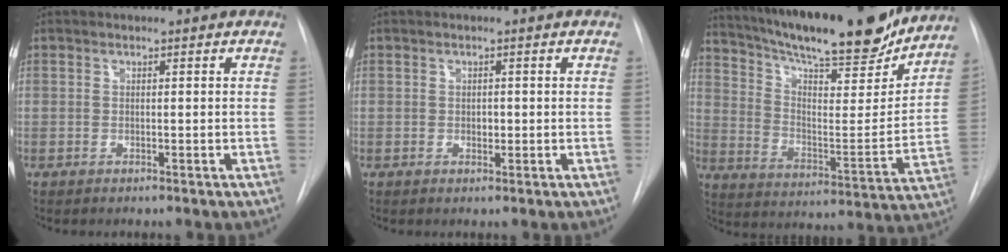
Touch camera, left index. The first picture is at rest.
{"total": 1.1, "force": [-0.6, 0.7, 0.6], "torque": [-0.008, -0.004, -0.009]}
{"total": 26.2, "force": [22.2, 4.8, 13.0], "torque": [-0.225, -0.032, 0.319]}